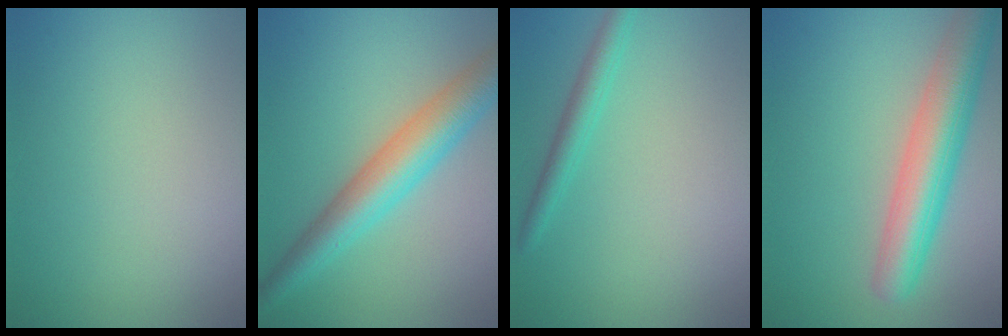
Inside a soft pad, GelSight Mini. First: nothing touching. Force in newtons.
{"total": 6.4, "press": 6.4, "slide": 0.2}
{"total": 2.1, "press": 2.0, "slide": 0.2}
{"total": 6.6, "press": 6.6, "slide": 0.2}